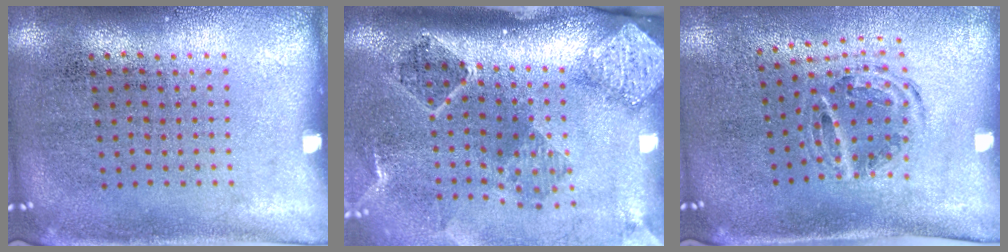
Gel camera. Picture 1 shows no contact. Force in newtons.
{"total": 2.8, "press": 1.9, "slide": 2.1}
{"total": 0.9, "press": 0.9, "slide": 0.2}